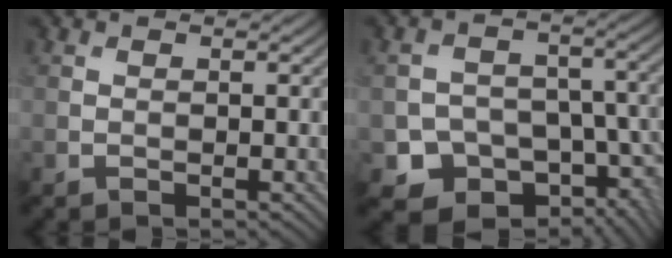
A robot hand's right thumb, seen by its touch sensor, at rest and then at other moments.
{"total": 11.0, "force": [-5.2, 8.3, 4.9], "torque": [-0.088, -0.010, -0.079]}